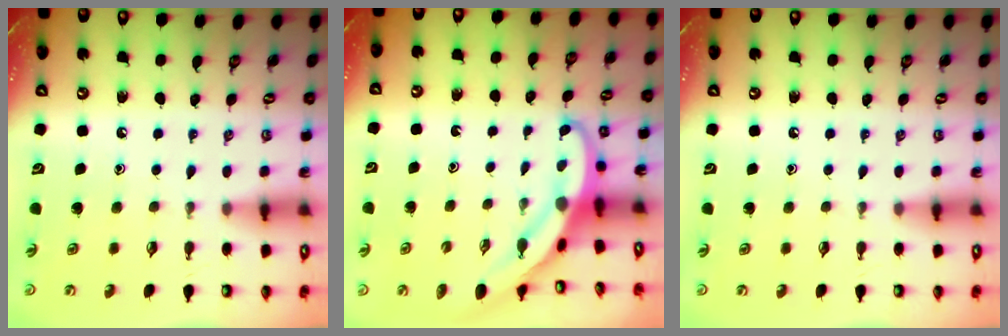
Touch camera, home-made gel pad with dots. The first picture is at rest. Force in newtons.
{"total": 4.4, "press": 4.4, "slide": 0.4}
{"total": 0.0}